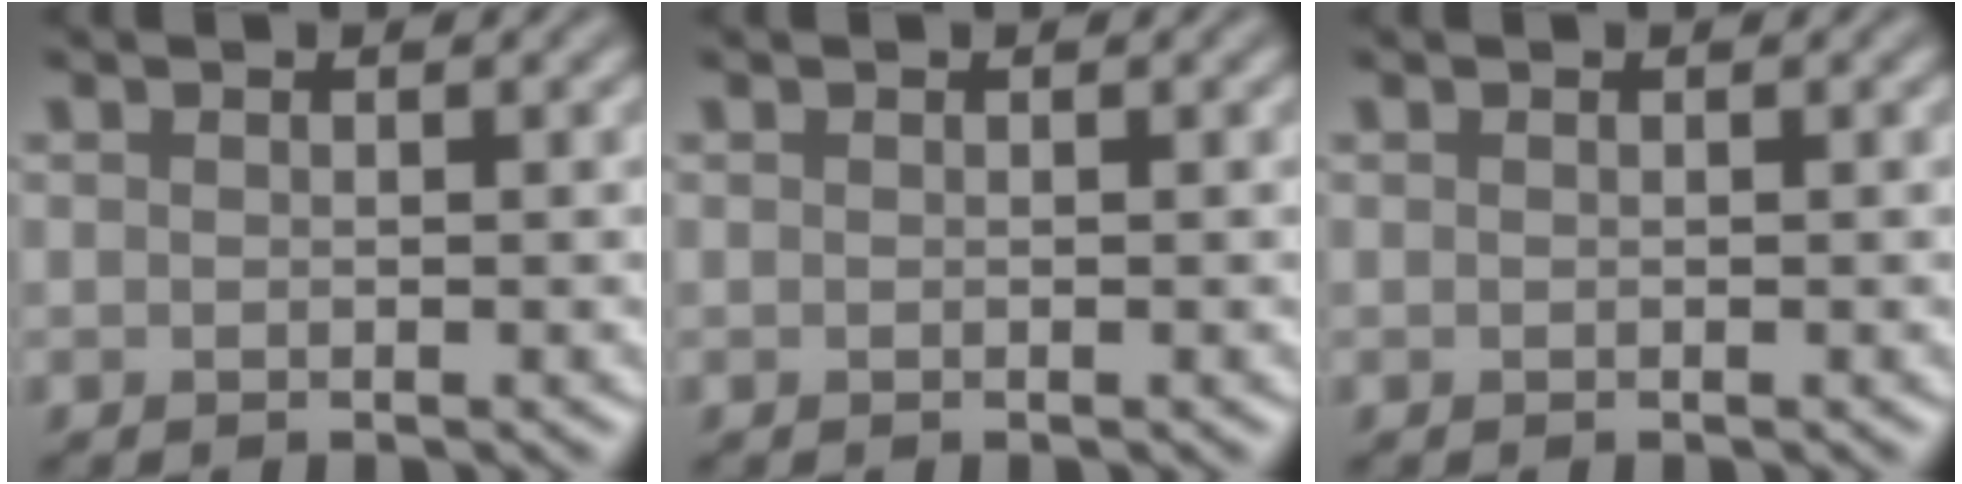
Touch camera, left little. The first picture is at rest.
{"total": 0.0}
{"total": 0.0}